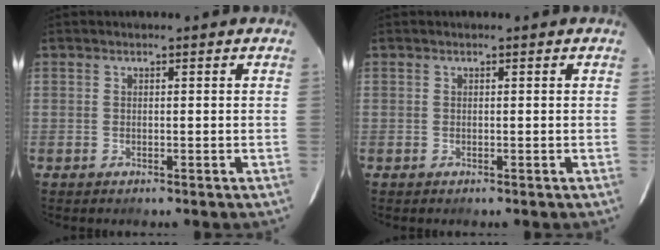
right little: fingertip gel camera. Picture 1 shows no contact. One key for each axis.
{"total": 0.0}